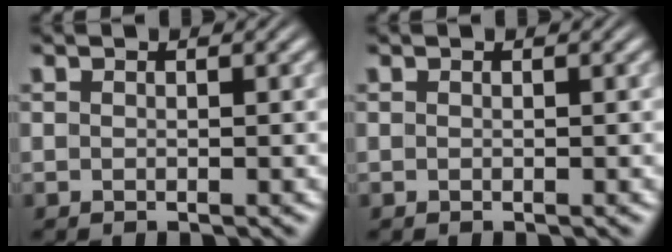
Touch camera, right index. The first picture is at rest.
{"total": 0.0}